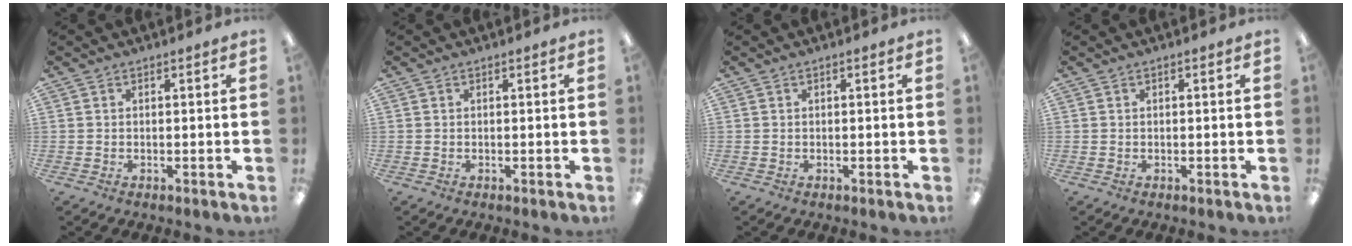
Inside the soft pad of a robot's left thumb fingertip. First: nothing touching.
{"total": 0.0}
{"total": 0.0}
{"total": 0.0}